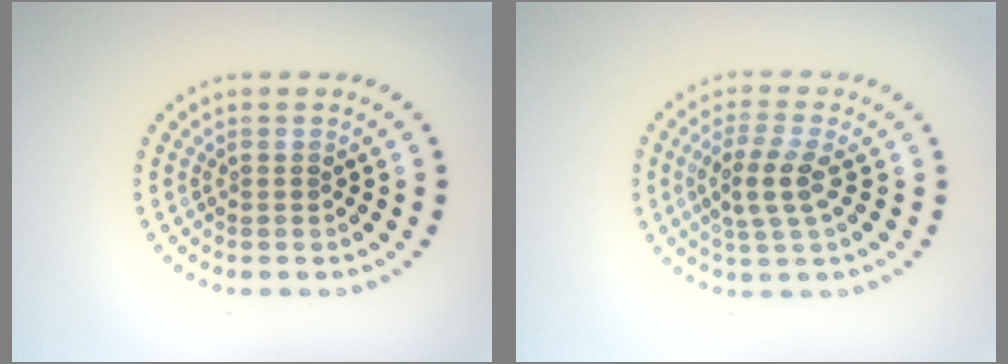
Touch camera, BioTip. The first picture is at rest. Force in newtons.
{"total": 3.0, "press": 2.7, "slide": 1.4}